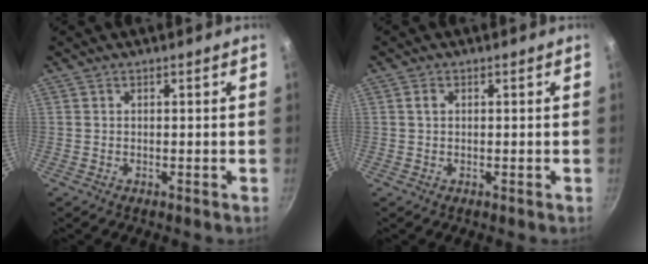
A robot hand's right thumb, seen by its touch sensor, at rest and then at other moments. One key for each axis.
{"total": 1.4, "fx": 0.4, "fy": 1.0, "fz": 0.9, "tx": -0.016, "ty": 0.003, "tz": 0.007}